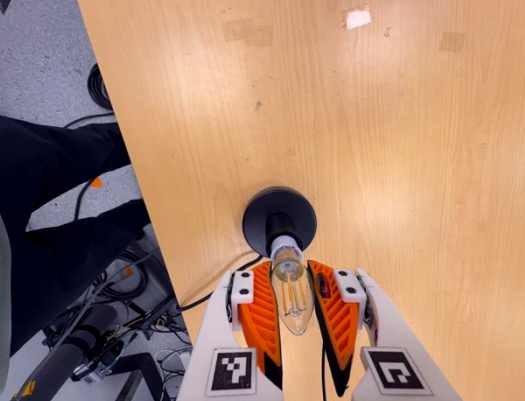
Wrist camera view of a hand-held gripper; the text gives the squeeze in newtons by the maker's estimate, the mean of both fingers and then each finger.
{"total": 19.5, "left": 19.6, "right": 19.4}